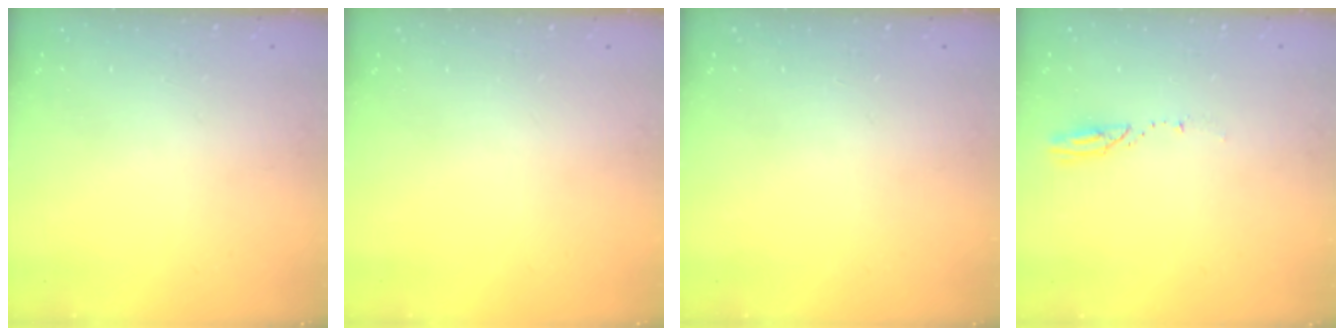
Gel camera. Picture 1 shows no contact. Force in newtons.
{"total": 0.0}
{"total": 0.0}
{"total": 3.7, "press": 3.7, "slide": 0.4}